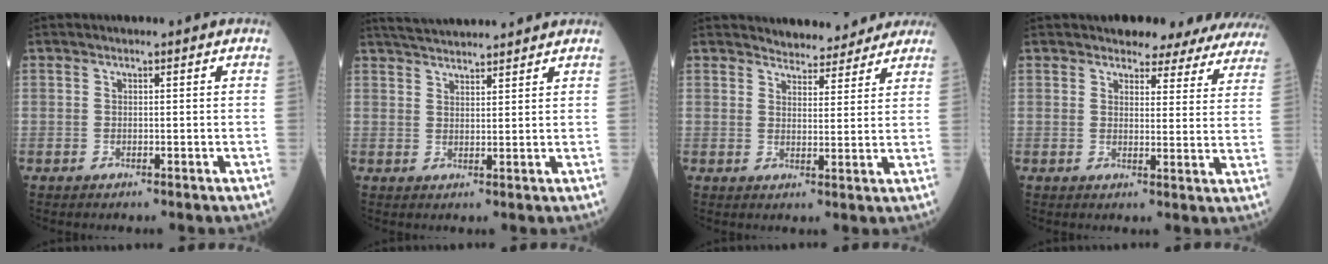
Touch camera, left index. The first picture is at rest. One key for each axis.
{"total": 9.6, "fx": 9.0, "fy": 0.9, "fz": 3.3, "tx": -0.058, "ty": 0.036, "tz": 0.136}
{"total": 8.2, "fx": 7.7, "fy": 2.4, "fz": 1.2, "tx": -0.005, "ty": 0.006, "tz": 0.085}
{"total": 14.4, "fx": 13.5, "fy": 4.2, "fz": 3.0, "tx": -0.005, "ty": -0.036, "tz": 0.126}